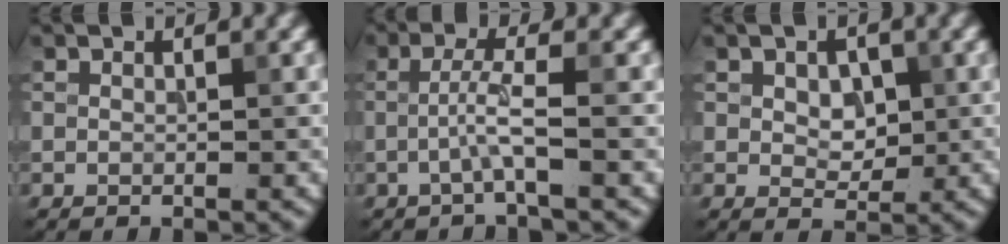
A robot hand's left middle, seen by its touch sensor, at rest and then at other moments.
{"total": 2.7, "force": [-0.8, 0.1, 2.6], "torque": [-0.053, 0.008, -0.021]}
{"total": 2.7, "force": [0.4, 1.9, 1.9], "torque": [-0.034, -0.003, 0.010]}